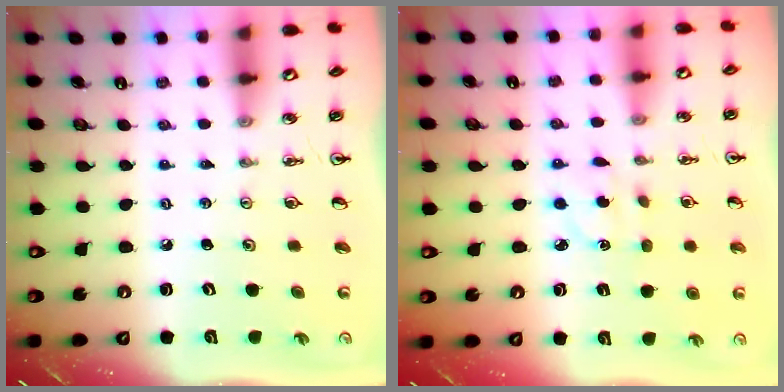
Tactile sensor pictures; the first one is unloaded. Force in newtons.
{"total": 3.5, "press": 3.4, "slide": 0.8}